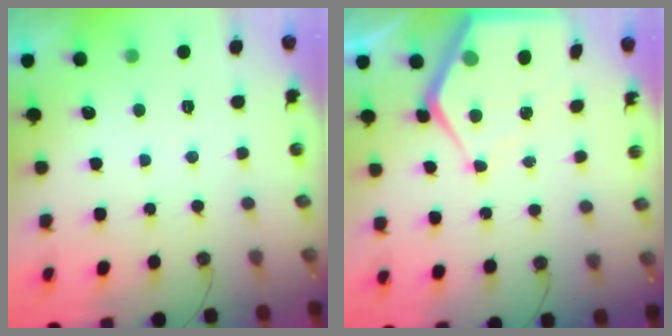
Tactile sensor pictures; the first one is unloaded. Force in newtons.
{"total": 10.1, "press": 10.0, "slide": 1.0}